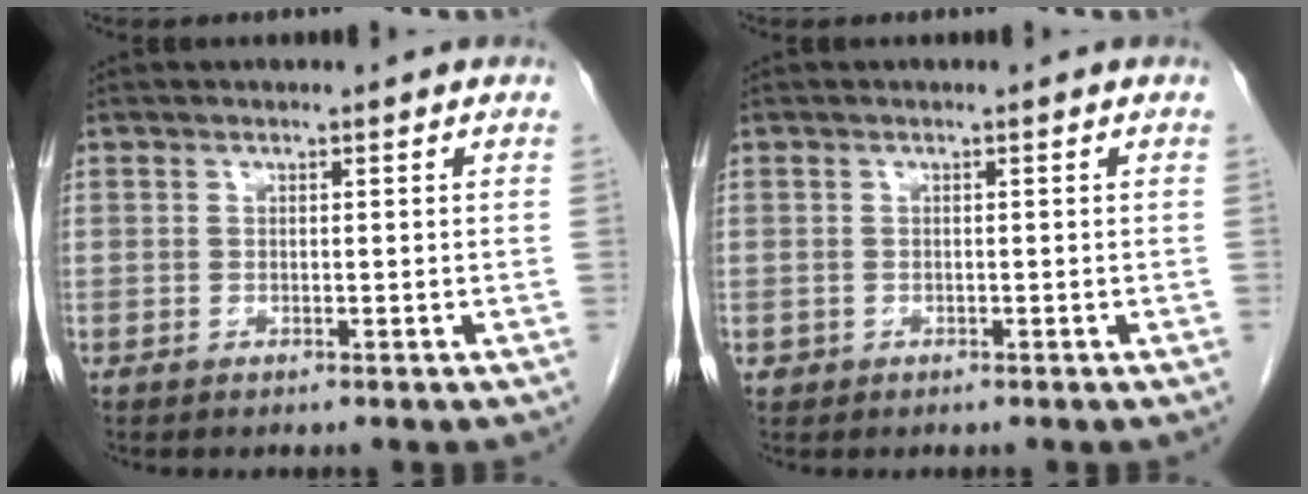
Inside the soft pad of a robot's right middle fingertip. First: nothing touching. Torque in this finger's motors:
{"motor_torque": [0.17, -0.28, 0.09, 0.01]}